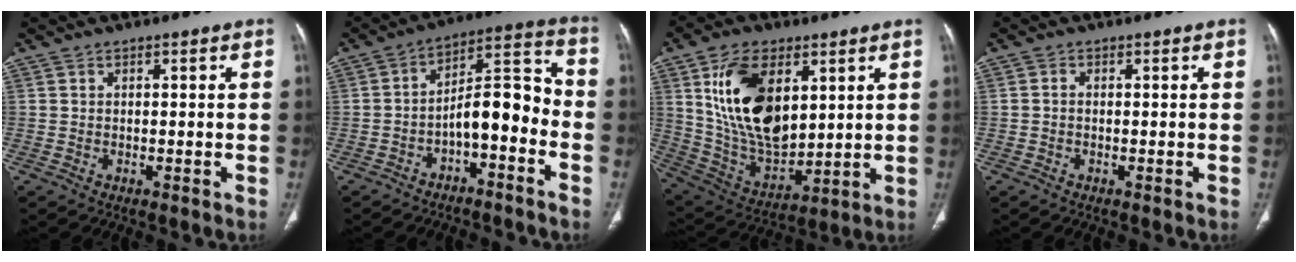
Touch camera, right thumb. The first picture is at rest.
{"total": 11.3, "force": [-4.4, 4.9, 9.1], "torque": [-0.128, 0.077, -0.073]}
{"total": 20.3, "force": [6.3, 11.6, 15.4], "torque": [-0.257, -0.029, 0.131]}
{"total": 0.8, "force": [-0.2, 0.6, 0.5], "torque": [-0.007, 0.001, -0.006]}